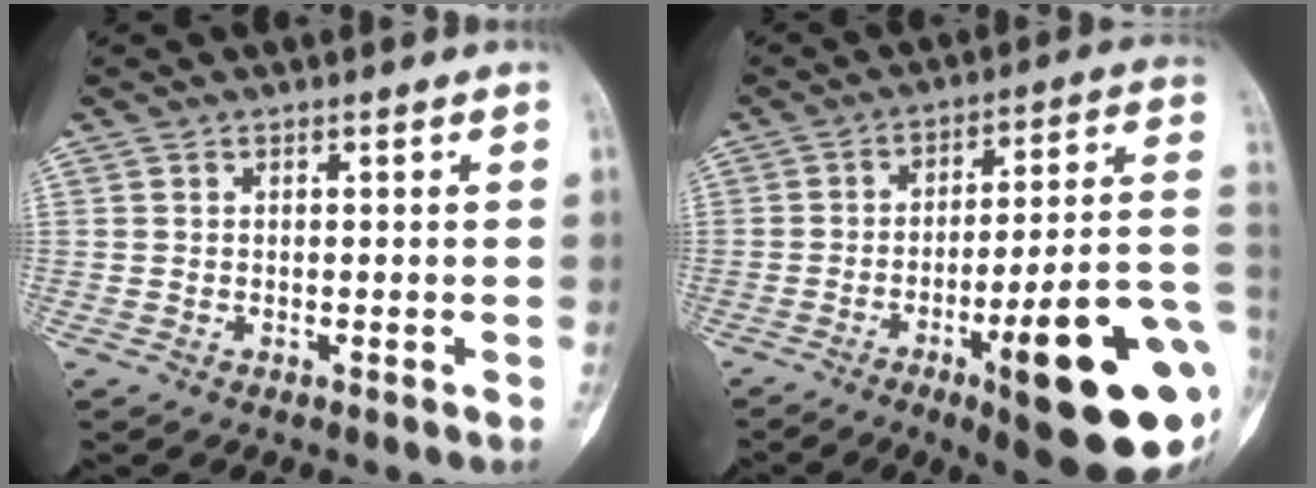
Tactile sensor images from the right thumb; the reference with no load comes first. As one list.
[{"total": 23.7, "force": [-7.7, 4.7, 21.9], "torque": [-0.253, 0.021, -0.101]}]